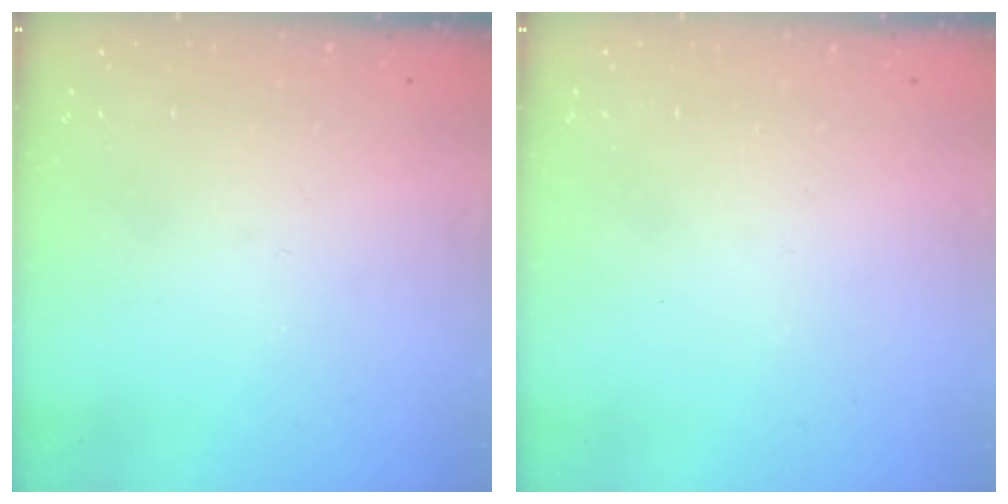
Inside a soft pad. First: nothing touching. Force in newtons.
{"total": 1.5, "press": 1.5, "slide": 0.1}